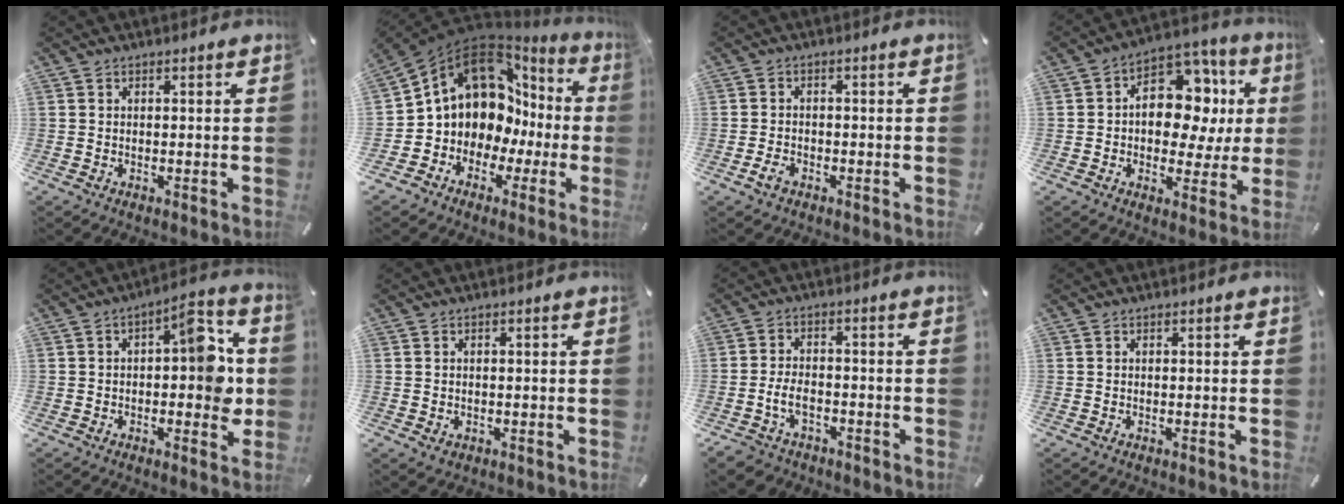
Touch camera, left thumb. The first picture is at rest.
{"total": 12.7, "force": [5.3, 10.3, 5.3], "torque": [-0.103, -0.051, 0.110]}
{"total": 2.9, "force": [-1.5, 1.9, 1.6], "torque": [-0.042, 0.001, -0.032]}
{"total": 15.5, "force": [2.7, 11.0, 10.6], "torque": [-0.135, -0.017, 0.053]}
{"total": 12.0, "force": [1.0, 5.7, 10.5], "torque": [-0.121, -0.004, 0.012]}
{"total": 1.2, "force": [-0.3, 1.0, 0.5], "torque": [-0.010, 0.003, -0.008]}
{"total": 5.6, "force": [-2.6, 3.8, 3.2], "torque": [-0.071, 0.013, -0.050]}
{"total": 0.0}